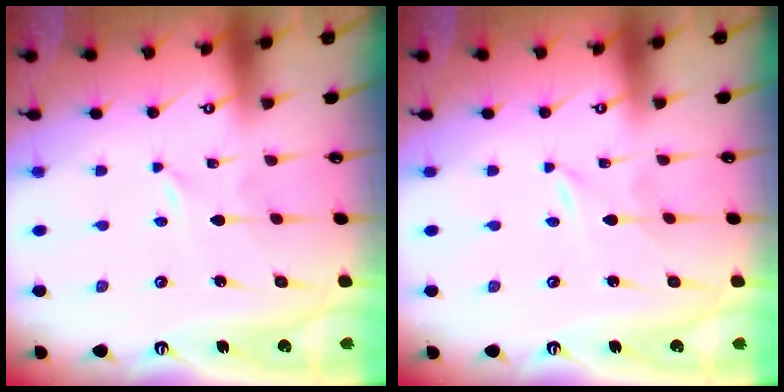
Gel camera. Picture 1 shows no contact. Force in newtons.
{"total": 0.0}